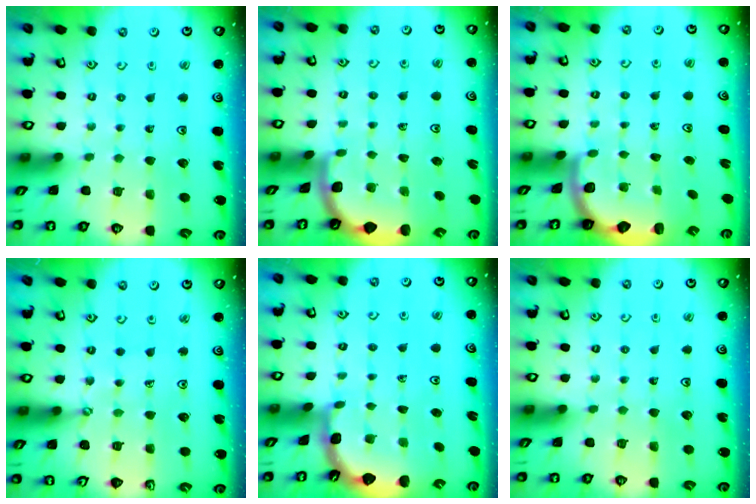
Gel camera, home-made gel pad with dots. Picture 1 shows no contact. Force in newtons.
{"total": 1.8, "press": 1.8, "slide": 0.0}
{"total": 2.5, "press": 2.2, "slide": 1.3}
{"total": 0.6, "press": 0.6, "slide": 0.1}
{"total": 2.0, "press": 2.0, "slide": 0.2}
{"total": 0.0}